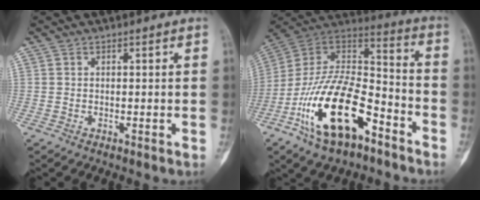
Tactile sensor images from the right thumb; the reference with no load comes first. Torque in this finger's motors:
{"motor_torque": [1.34, 1.57, 1.42, -1.35, 0.57]}